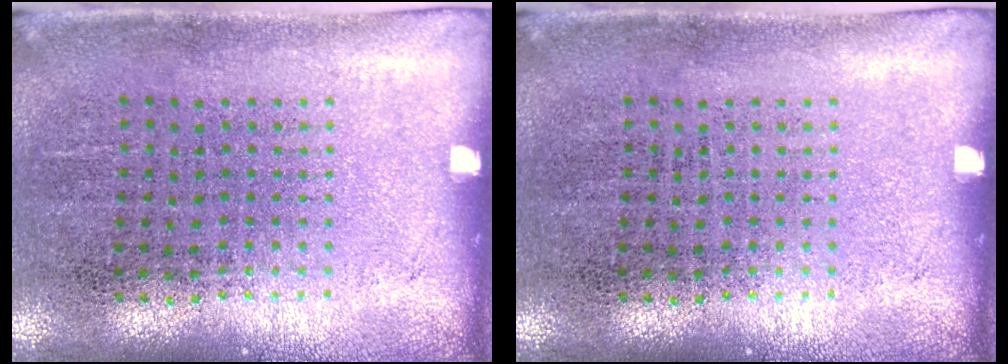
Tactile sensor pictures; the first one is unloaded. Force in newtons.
{"total": 0.0}